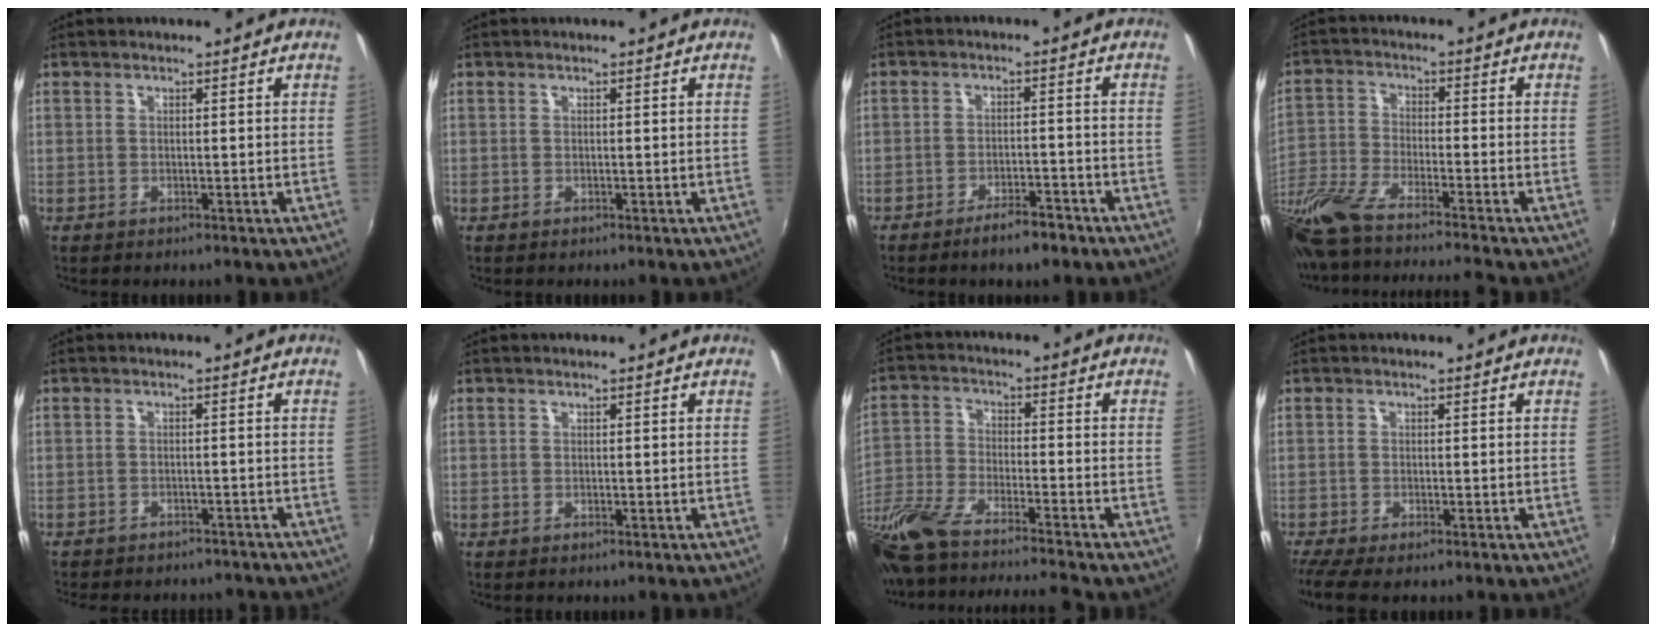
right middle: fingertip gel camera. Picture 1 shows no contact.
{"total": 0.0}
{"total": 5.2, "force": [-4.0, 1.3, 3.1], "torque": [-0.062, 0.001, -0.058]}
{"total": 18.3, "force": [-15.2, 0.8, 10.1], "torque": [-0.209, -0.062, -0.275]}
{"total": 10.8, "force": [-9.6, 3.3, 3.6], "torque": [-0.085, -0.008, -0.122]}
{"total": 0.0}
{"total": 20.1, "force": [-16.4, 1.8, 11.5], "torque": [-0.228, -0.061, -0.291]}
{"total": 3.5, "force": [-2.7, 0.0, 2.2], "torque": [-0.052, -0.018, -0.051]}